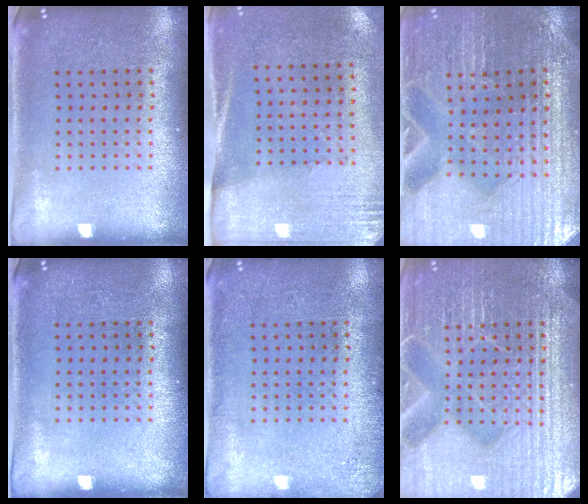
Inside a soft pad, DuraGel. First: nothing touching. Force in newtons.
{"total": 2.8, "press": 2.4, "slide": 1.4}
{"total": 3.5, "press": 3.4, "slide": 0.3}
{"total": 0.0}
{"total": 1.6, "press": 1.6, "slide": 0.3}
{"total": 7.4, "press": 7.3, "slide": 0.9}